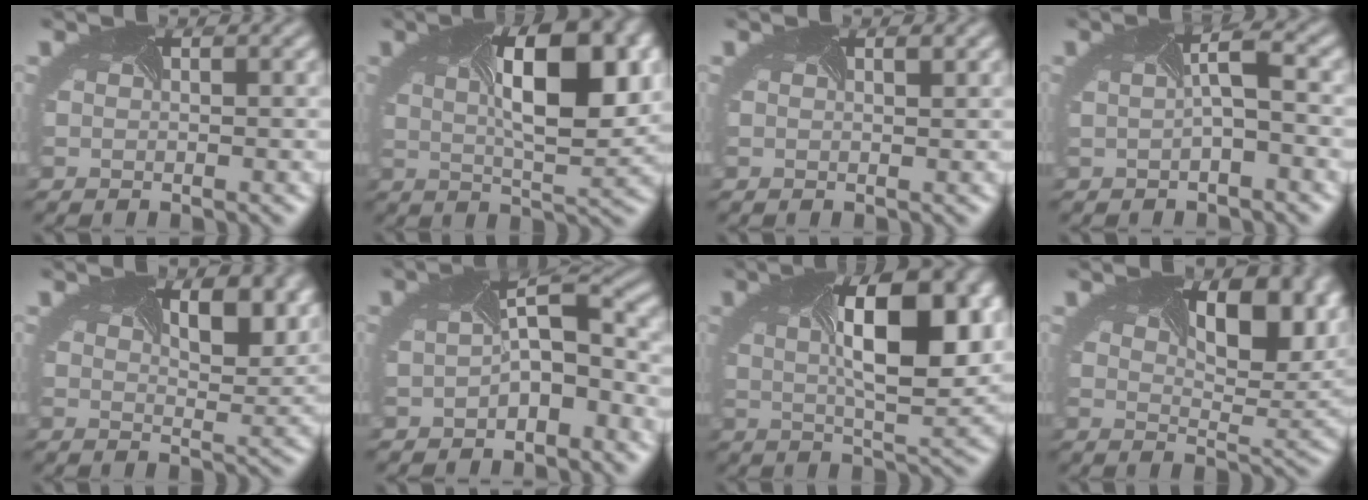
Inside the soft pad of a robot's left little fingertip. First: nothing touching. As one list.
[{"total": 9.2, "force": [1.3, 3.4, 8.4], "torque": [-0.130, -0.002, 0.031]}, {"total": 0.7, "force": [0.3, 0.3, 0.5], "torque": [-0.004, 0.005, 0.001]}, {"total": 1.8, "force": [-1.0, -0.1, 1.5], "torque": [-0.039, 0.000, -0.009]}, {"total": 5.8, "force": [2.5, 2.7, 4.5], "torque": [-0.050, 0.005, 0.036]}, {"total": 4.3, "force": [-2.0, 2.1, 3.2], "torque": [-0.060, 0.000, -0.027]}, {"total": 10.1, "force": [1.2, 3.7, 9.3], "torque": [-0.141, 0.000, 0.028]}, {"total": 10.4, "force": [3.8, 4.5, 8.5], "torque": [-0.107, 0.015, 0.056]}]